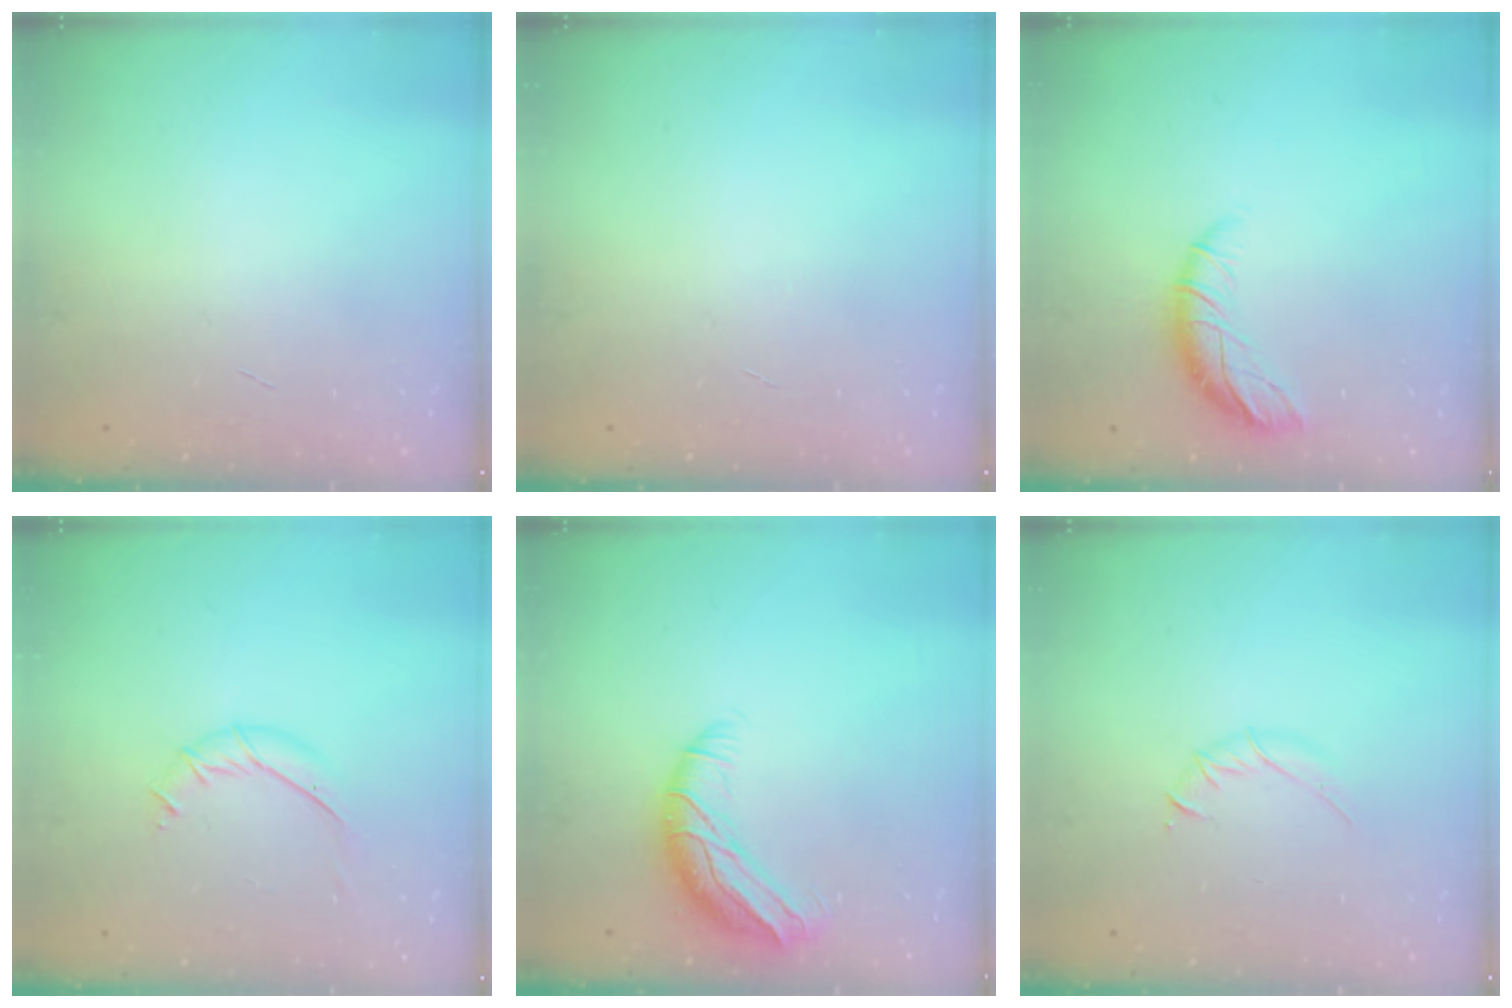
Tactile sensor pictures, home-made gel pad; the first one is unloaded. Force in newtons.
{"total": 0.0}
{"total": 9.1, "press": 9.1, "slide": 0.4}
{"total": 7.0, "press": 7.0, "slide": 0.5}
{"total": 10.8, "press": 10.5, "slide": 2.6}
{"total": 3.8, "press": 3.7, "slide": 1.0}